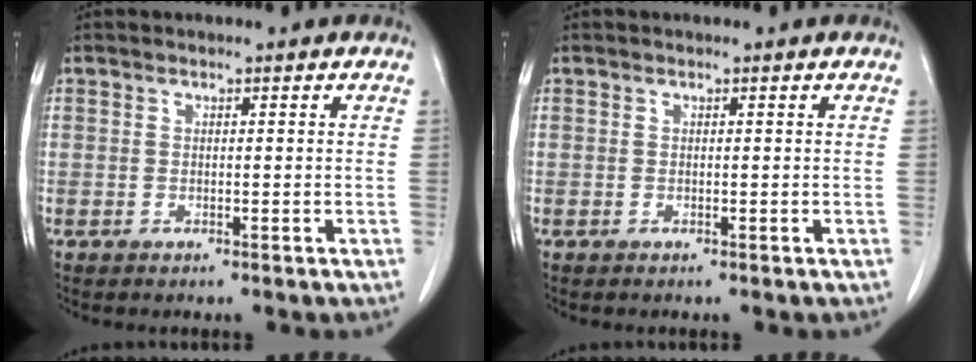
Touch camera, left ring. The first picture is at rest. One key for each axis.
{"total": 0.0}